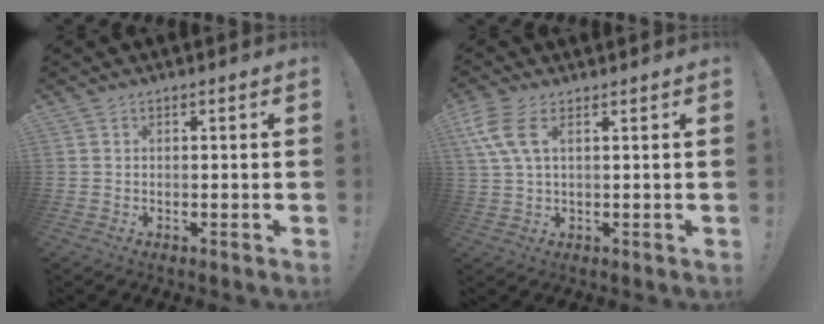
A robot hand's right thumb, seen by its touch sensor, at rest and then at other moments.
{"total": 7.4, "force": [3.1, 2.8, 6.1], "torque": [-0.136, -0.006, 0.061]}